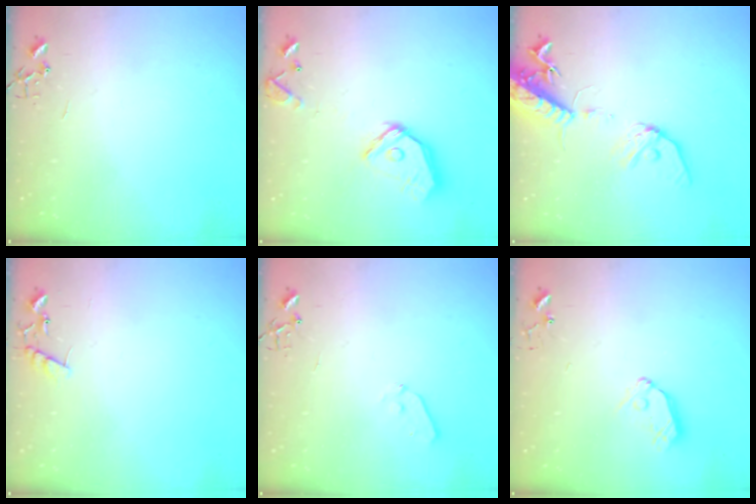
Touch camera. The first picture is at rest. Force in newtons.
{"total": 14.6, "press": 14.4, "slide": 1.8}
{"total": 16.6, "press": 16.2, "slide": 3.5}
{"total": 8.8, "press": 8.8, "slide": 0.4}
{"total": 4.9, "press": 4.8, "slide": 0.7}
{"total": 8.4, "press": 8.4, "slide": 0.7}